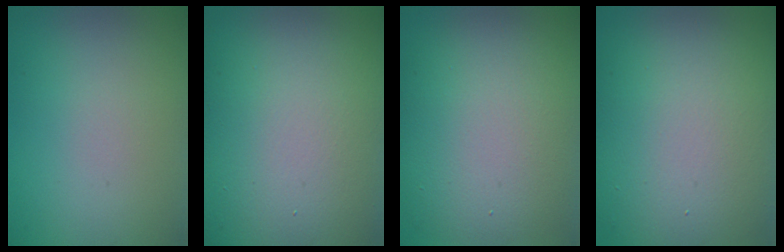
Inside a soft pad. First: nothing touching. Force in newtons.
{"total": 20.0, "press": 20.0, "slide": 0.9}
{"total": 11.4, "press": 11.4, "slide": 0.6}
{"total": 13.8, "press": 13.8, "slide": 0.7}